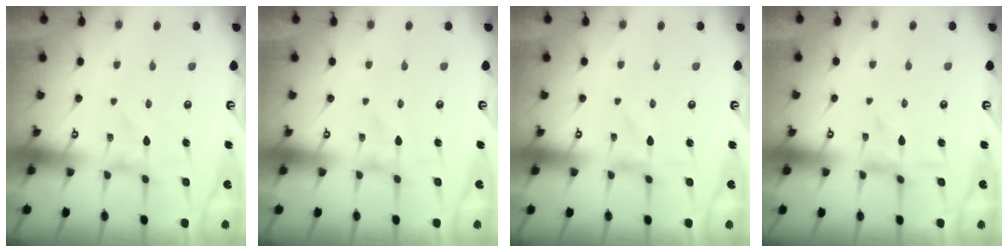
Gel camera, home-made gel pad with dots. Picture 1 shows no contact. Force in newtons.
{"total": 0.0}
{"total": 0.0}
{"total": 2.4, "press": 2.4, "slide": 0.3}